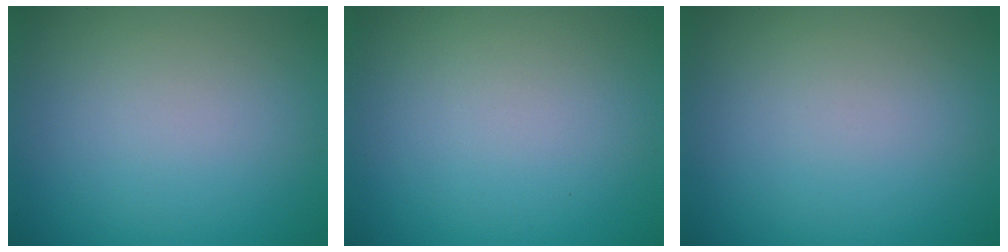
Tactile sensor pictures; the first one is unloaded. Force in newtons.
{"total": 0.0}
{"total": 0.0}